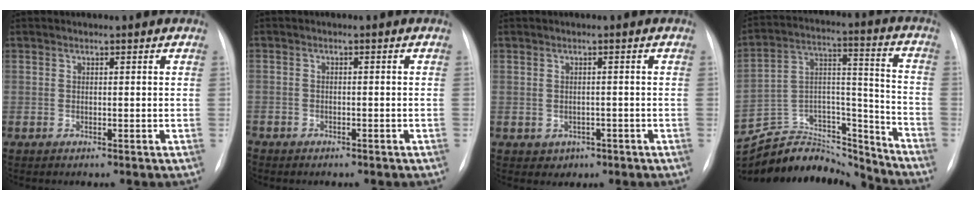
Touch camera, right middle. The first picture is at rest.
{"total": 2.4, "force": [-1.9, 1.2, 0.8], "torque": [-0.013, 0.000, -0.025]}
{"total": 2.1, "force": [-0.9, 1.8, 0.5], "torque": [-0.005, 0.006, -0.003]}
{"total": 22.0, "force": [-21.0, 5.1, 3.8], "torque": [-0.098, 0.040, -0.339]}